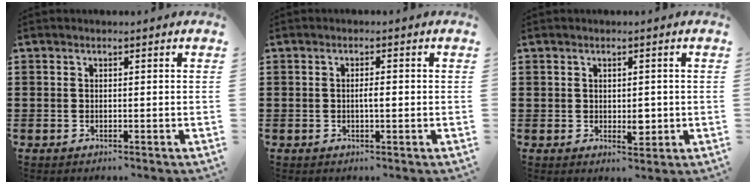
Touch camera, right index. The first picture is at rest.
{"total": 2.5, "force": [-0.1, 0.6, 2.4], "torque": [-0.045, 0.000, -0.003]}
{"total": 3.0, "force": [-0.1, 1.6, 2.4], "torque": [-0.038, -0.001, -0.003]}